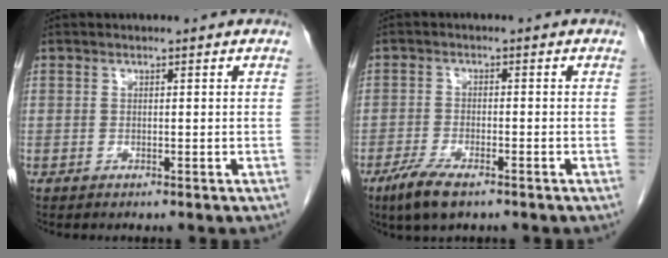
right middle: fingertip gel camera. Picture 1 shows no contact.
{"total": 5.6, "force": [-3.7, 1.4, 3.9], "torque": [-0.081, -0.010, -0.064]}